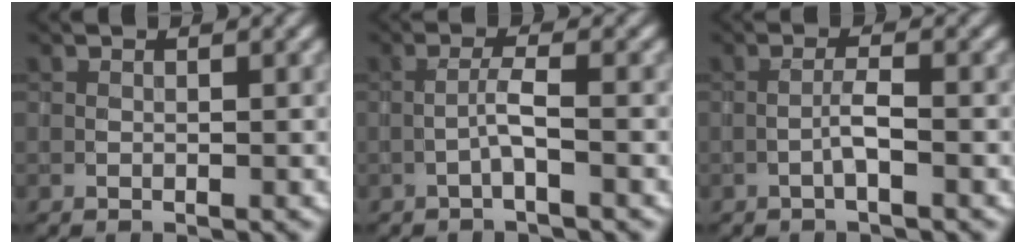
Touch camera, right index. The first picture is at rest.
{"total": 1.8, "force": [-0.8, 0.0, 1.6], "torque": [-0.032, 0.009, -0.020]}
{"total": 1.6, "force": [-0.7, 0.0, 1.4], "torque": [-0.027, 0.007, -0.016]}